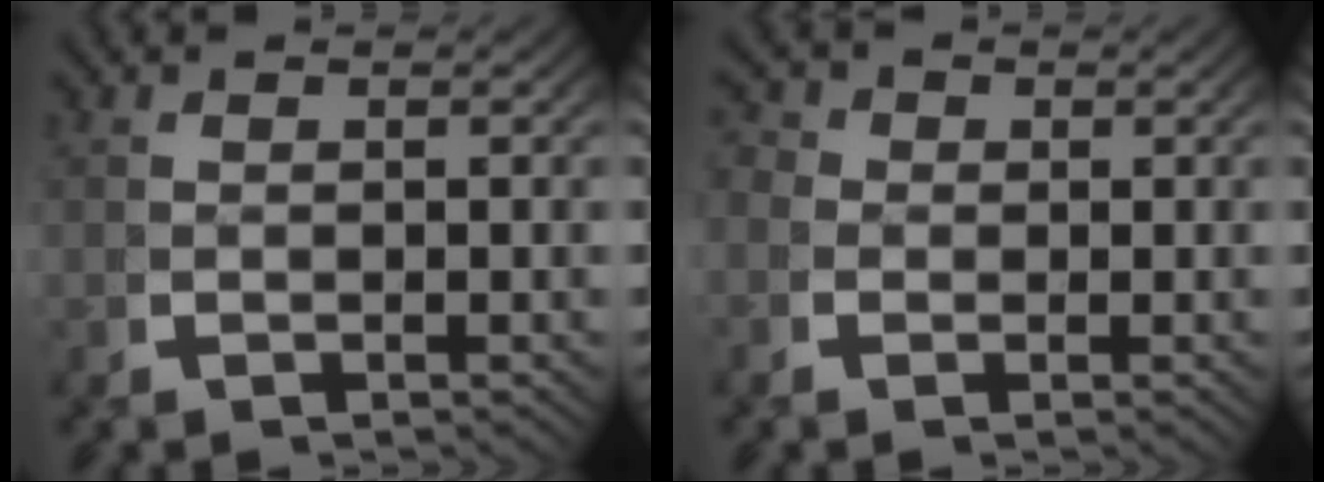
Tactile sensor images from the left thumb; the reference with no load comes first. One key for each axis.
{"total": 2.8, "fx": 0.2, "fy": 2.6, "fz": 1.0, "tx": -0.017, "ty": -0.002, "tz": -0.007}